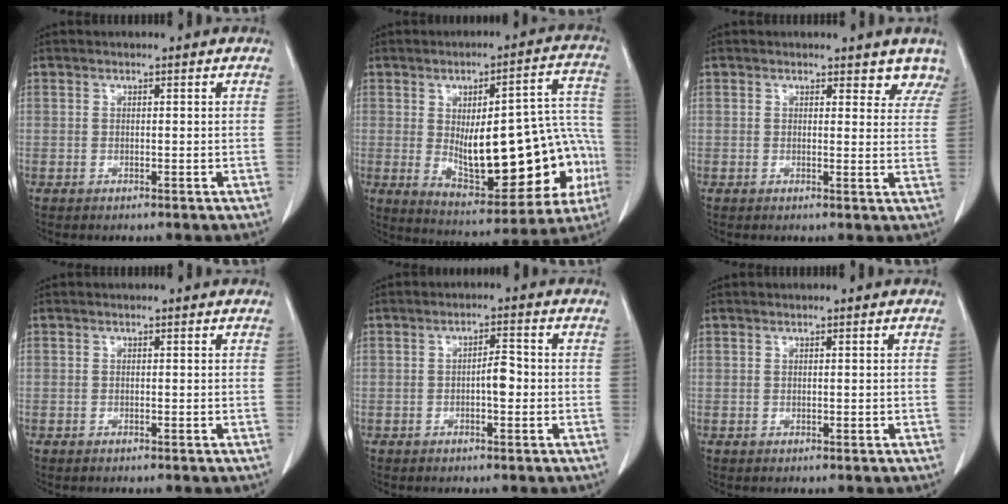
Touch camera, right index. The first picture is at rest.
{"total": 23.3, "force": [-3.0, 8.4, 21.5], "torque": [-0.244, 0.034, -0.009]}
{"total": 4.7, "force": [4.1, 1.9, 0.9], "torque": [0.018, -0.012, 0.026]}
{"total": 0.0}
{"total": 2.8, "force": [-0.5, 0.8, 2.6], "torque": [-0.034, 0.007, -0.006]}
{"total": 0.0}